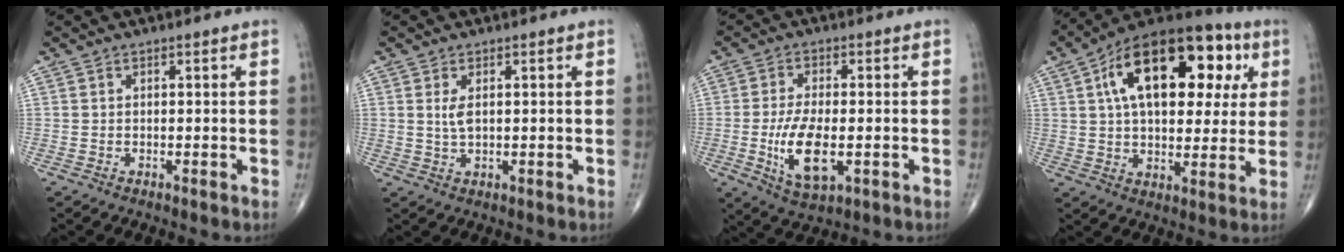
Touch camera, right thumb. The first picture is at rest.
{"total": 2.5, "force": [0.7, 1.1, 2.2], "torque": [-0.044, -0.004, 0.017]}
{"total": 10.0, "force": [-2.1, 4.4, 8.8], "torque": [-0.164, -0.006, -0.031]}
{"total": 23.9, "force": [7.3, 12.9, 18.7], "torque": [-0.262, 0.019, 0.105]}